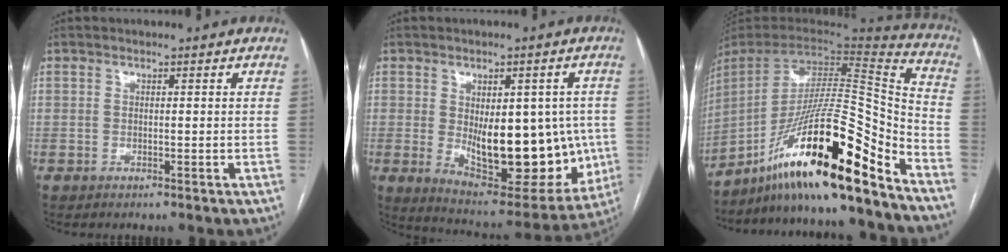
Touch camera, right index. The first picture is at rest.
{"total": 18.8, "force": [-1.6, 8.7, 16.6], "torque": [-0.230, -0.004, 0.005]}
{"total": 25.7, "force": [-17.4, 1.1, 18.8], "torque": [-0.301, 0.004, -0.304]}